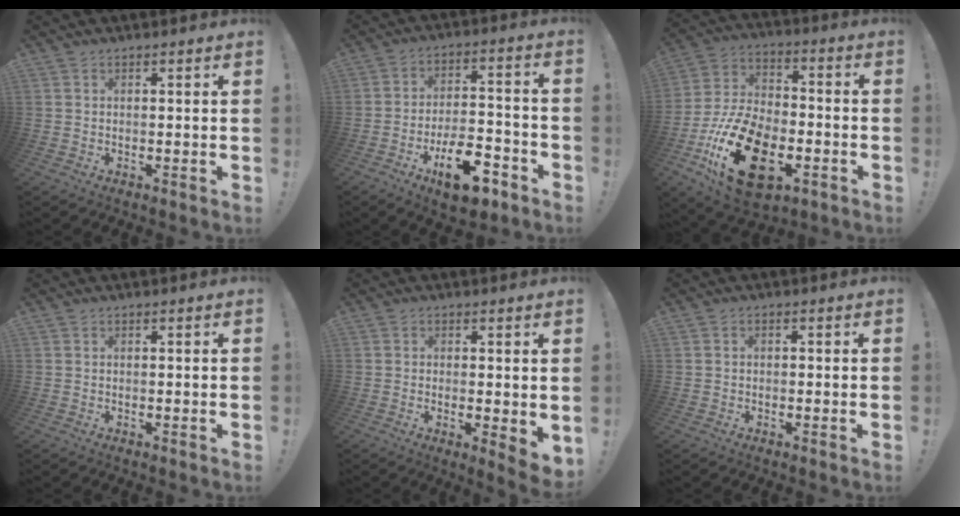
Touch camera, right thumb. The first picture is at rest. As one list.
[{"total": 16.1, "force": [-9.1, 7.6, 10.9], "torque": [-0.146, 0.071, -0.141]}, {"total": 24.2, "force": [-9.6, 14.1, 17.1], "torque": [-0.310, 0.059, -0.150]}, {"total": 0.0}, {"total": 3.6, "force": [1.7, 1.3, 2.9], "torque": [-0.028, -0.019, 0.032]}, {"total": 0.9, "force": [-0.6, 0.6, 0.4], "torque": [-0.005, 0.001, -0.010]}]